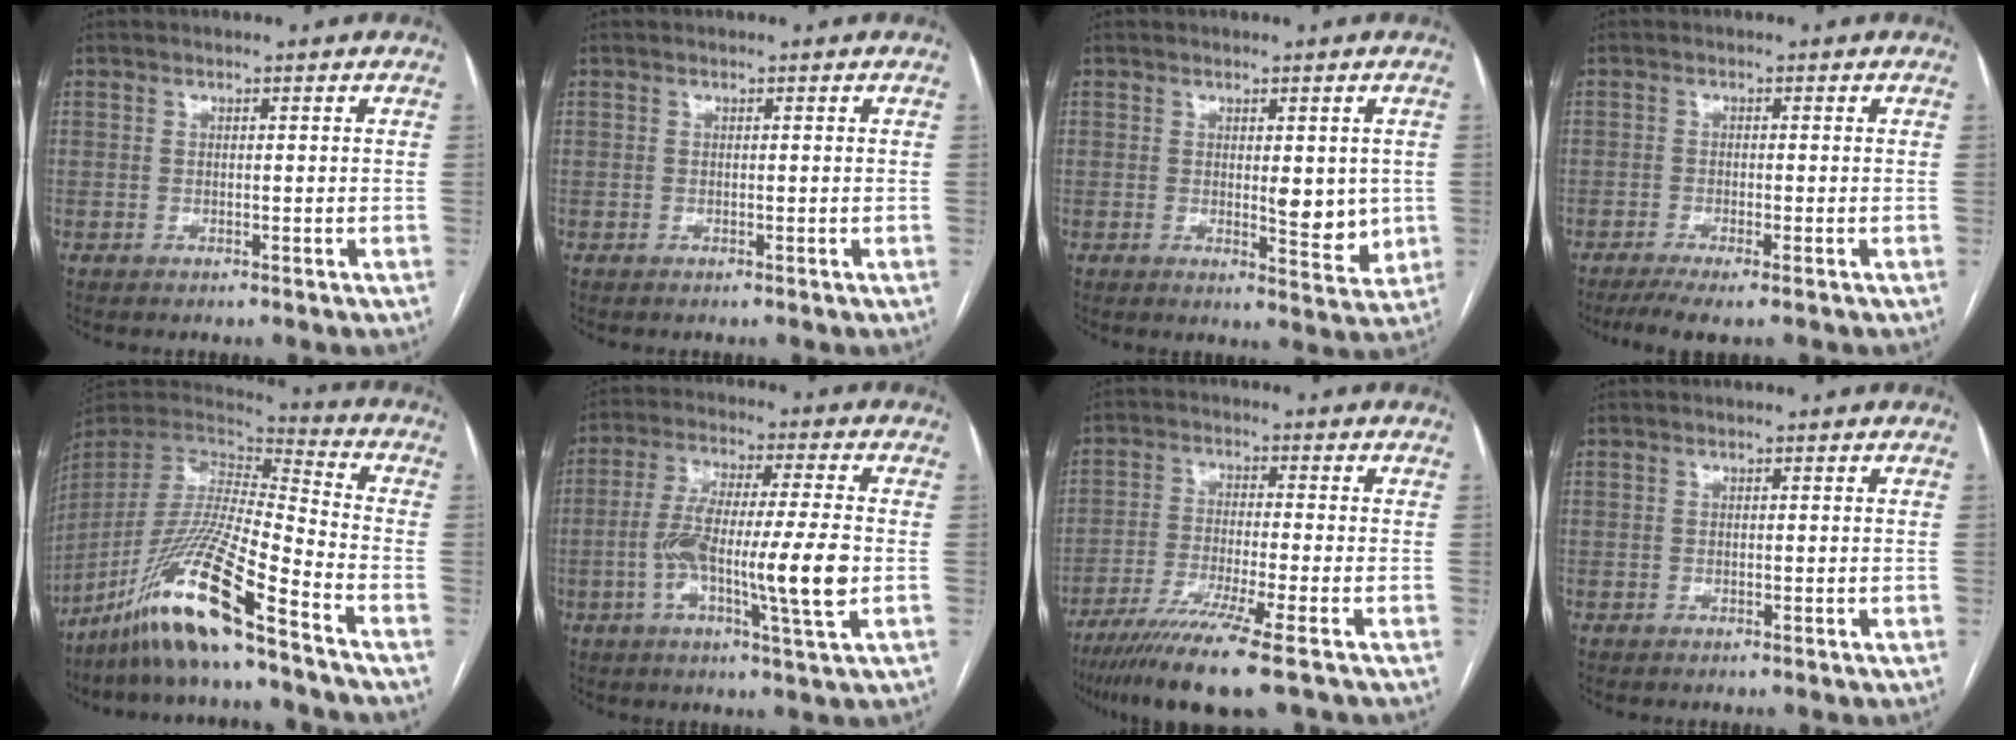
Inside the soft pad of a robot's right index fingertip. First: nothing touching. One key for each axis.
{"total": 0.0}
{"total": 6.0, "fx": 0.3, "fy": 2.1, "fz": 5.6, "tx": -0.071, "ty": -0.013, "tz": 0.009}
{"total": 4.7, "fx": -3.3, "fy": 0.3, "fz": 3.3, "tx": -0.054, "ty": -0.011, "tz": -0.055}
{"total": 18.8, "fx": -13.0, "fy": 0.0, "fz": 13.6, "tx": -0.301, "ty": -0.030, "tz": -0.248}
{"total": 13.6, "fx": -2.4, "fy": 0.5, "fz": 13.3, "tx": -0.245, "ty": -0.001, "tz": -0.048}
{"total": 11.6, "fx": -8.1, "fy": -1.0, "fz": 8.2, "tx": -0.144, "ty": -0.032, "tz": -0.131}
{"total": 0.0}